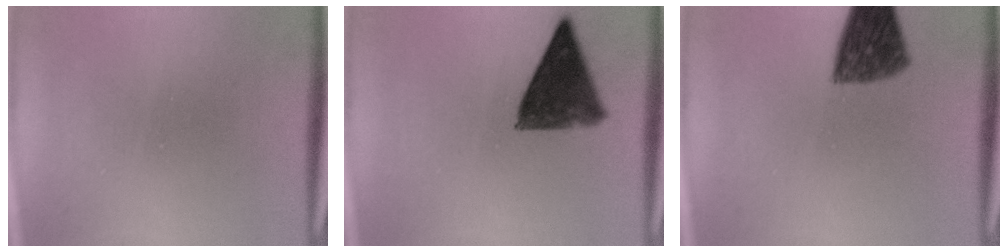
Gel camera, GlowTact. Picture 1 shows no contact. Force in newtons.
{"total": 10.5}
{"total": 8.8}